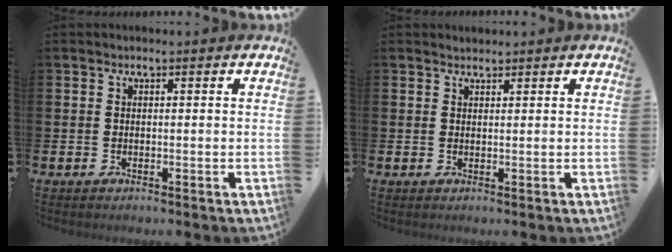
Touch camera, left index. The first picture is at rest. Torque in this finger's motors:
{"motor_torque": [0.04, 0.01, -0.11, -0.01]}